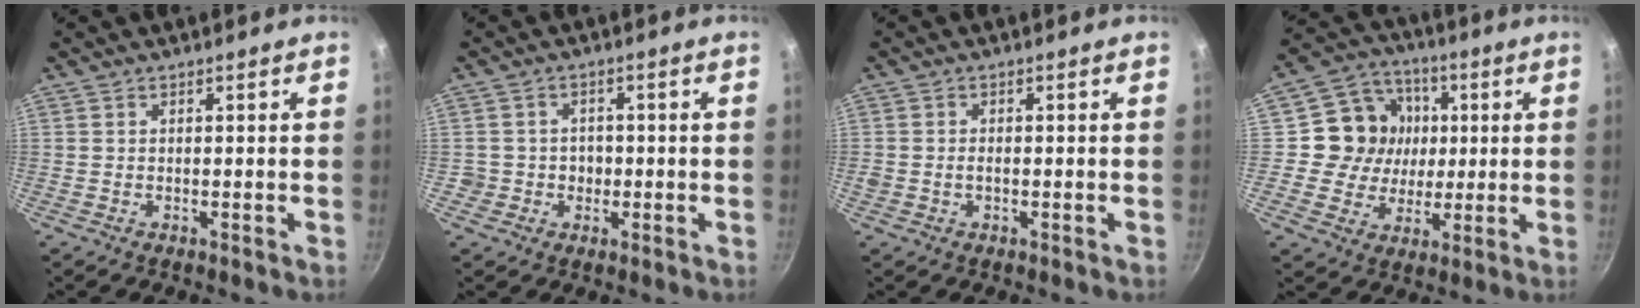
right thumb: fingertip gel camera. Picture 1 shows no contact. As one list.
[{"total": 3.6, "force": [-0.7, 3.4, 0.7], "torque": [0.012, 0.014, -0.011]}, {"total": 1.6, "force": [-0.3, 1.1, 1.0], "torque": [-0.017, 0.006, -0.006]}, {"total": 13.0, "force": [1.6, 12.1, 4.5], "torque": [-0.047, 0.013, 0.016]}]